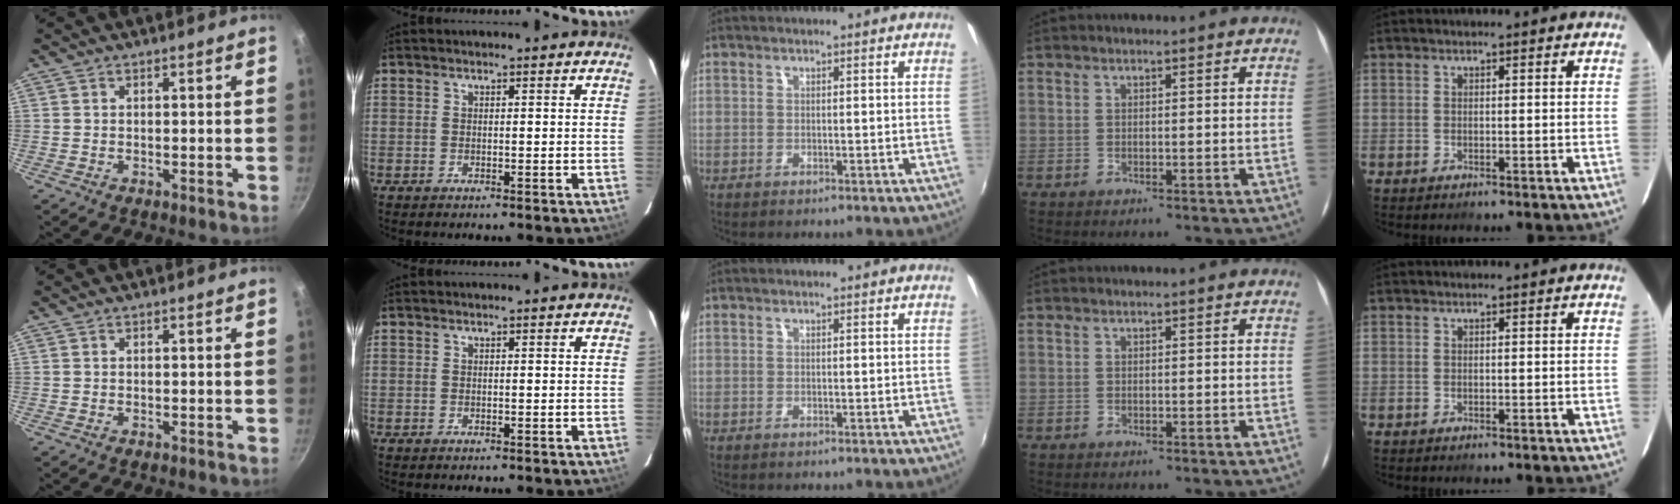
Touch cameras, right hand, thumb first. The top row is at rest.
{}